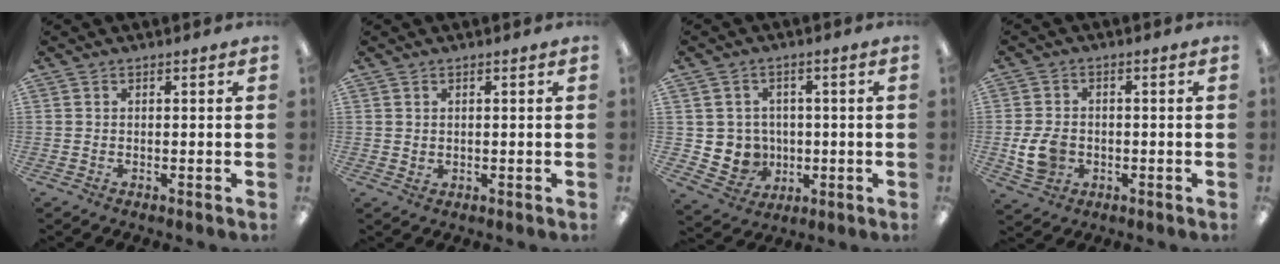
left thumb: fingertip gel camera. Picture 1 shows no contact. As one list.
[{"total": 1.3, "force": [0.9, 0.9, 0.2], "torque": [0.003, -0.001, 0.014]}, {"total": 6.2, "force": [0.7, 6.1, 0.2], "torque": [-0.019, -0.001, 0.025]}, {"total": 7.3, "force": [-1.3, 5.7, 4.4], "torque": [-0.077, 0.005, -0.022]}]